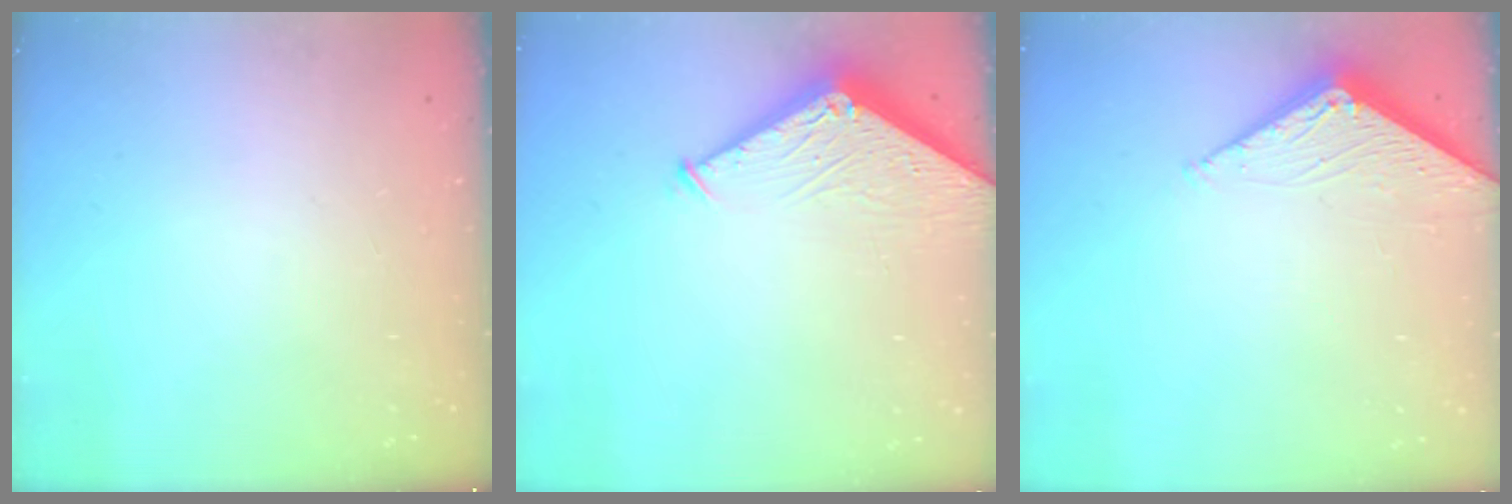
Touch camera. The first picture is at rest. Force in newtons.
{"total": 6.5, "press": 6.4, "slide": 0.5}
{"total": 2.6, "press": 2.6, "slide": 0.3}